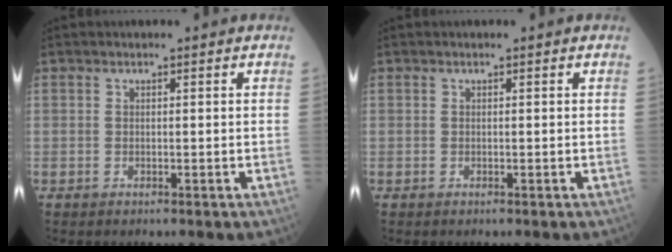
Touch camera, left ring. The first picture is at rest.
{"total": 0.0}